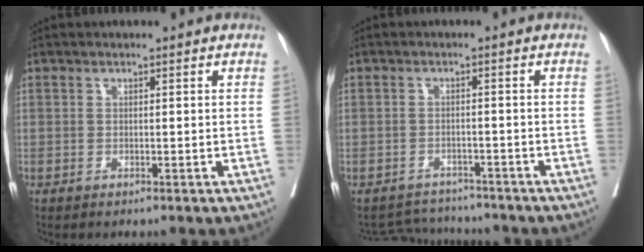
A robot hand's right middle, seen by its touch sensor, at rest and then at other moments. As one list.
[{"total": 4.6, "force": [-4.4, 1.1, -0.9], "torque": [0.009, 0.008, -0.066]}]